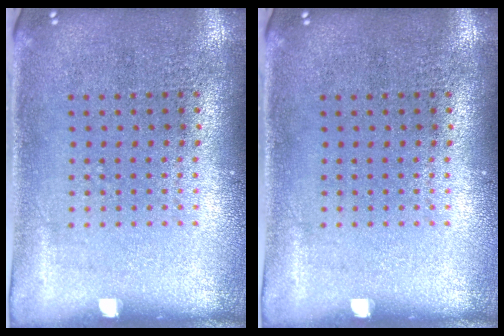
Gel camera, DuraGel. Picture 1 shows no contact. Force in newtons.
{"total": 0.0}